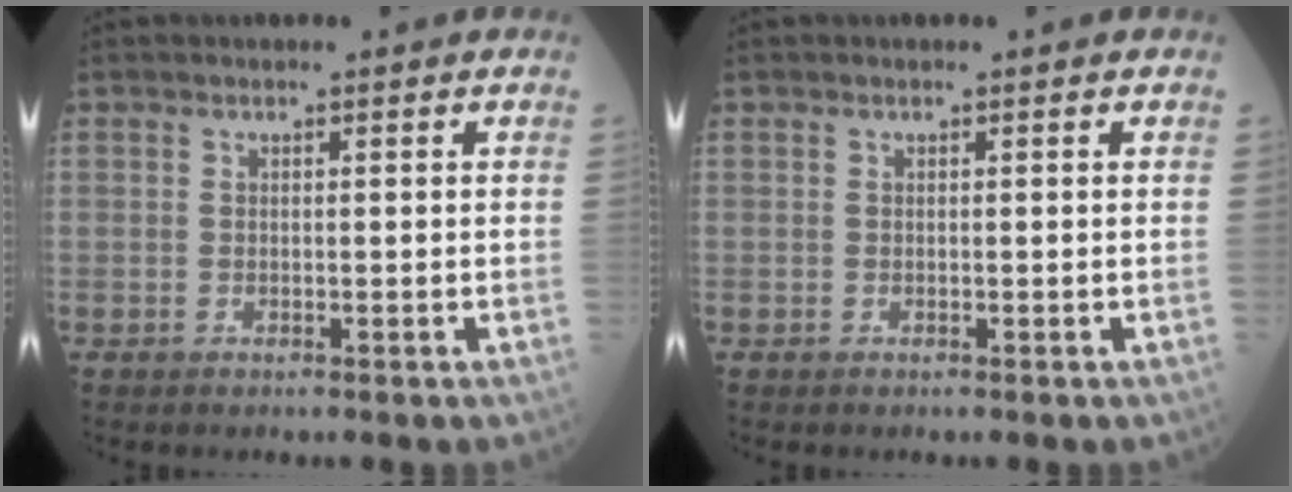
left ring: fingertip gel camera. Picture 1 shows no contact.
{"total": 0.0}